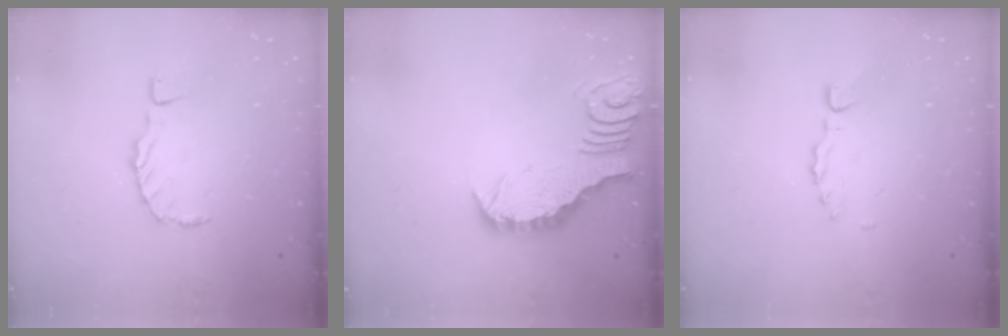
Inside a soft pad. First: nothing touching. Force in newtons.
{"total": 3.5, "press": 3.5, "slide": 0.3}
{"total": 1.1, "press": 1.1, "slide": 0.3}